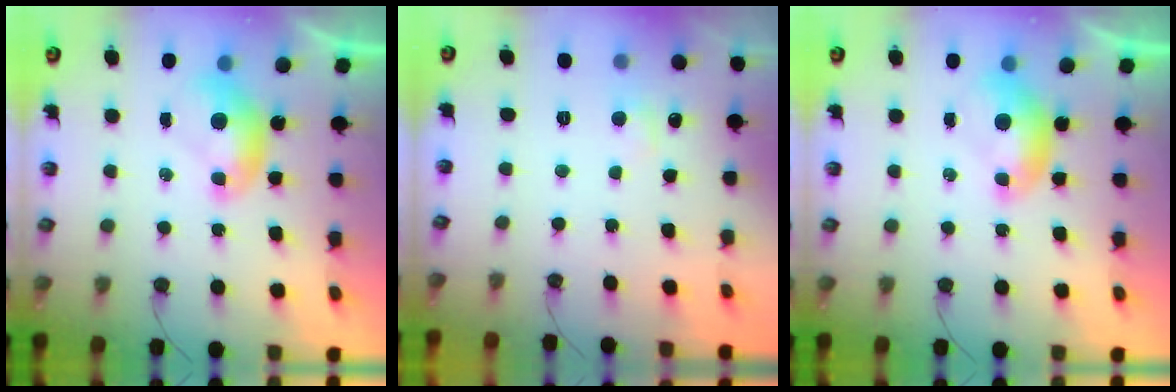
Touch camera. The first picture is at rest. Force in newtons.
{"total": 0.9, "press": 0.5, "slide": 0.8}
{"total": 0.0}